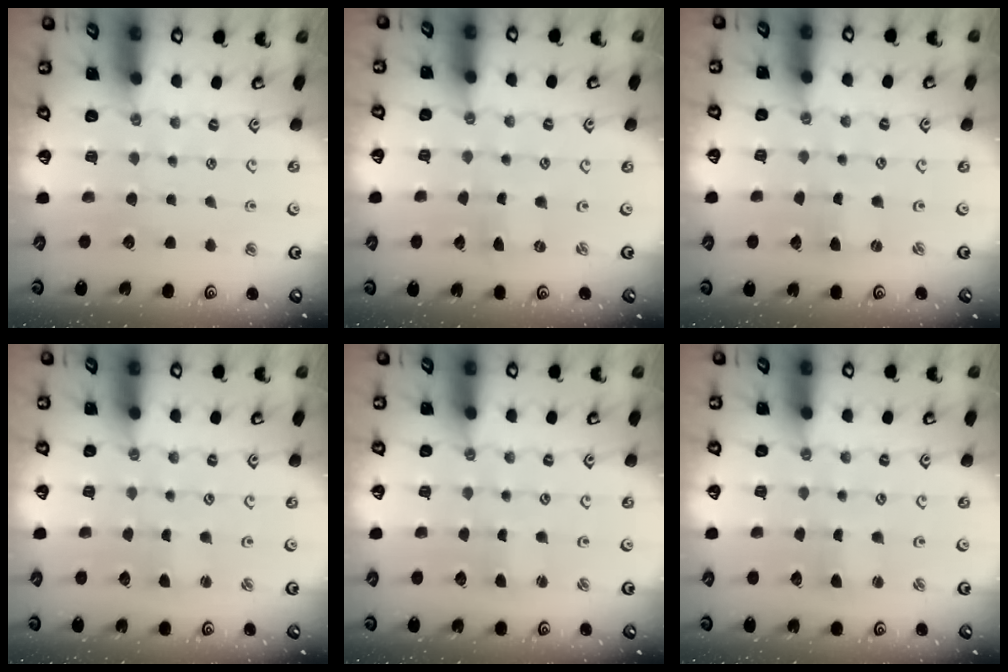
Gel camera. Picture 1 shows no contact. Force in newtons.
{"total": 0.0}
{"total": 0.5, "press": 0.5, "slide": 0.1}
{"total": 1.0, "press": 1.0, "slide": 0.0}
{"total": 1.0, "press": 1.0, "slide": 0.0}
{"total": 0.8, "press": 0.8, "slide": 0.1}